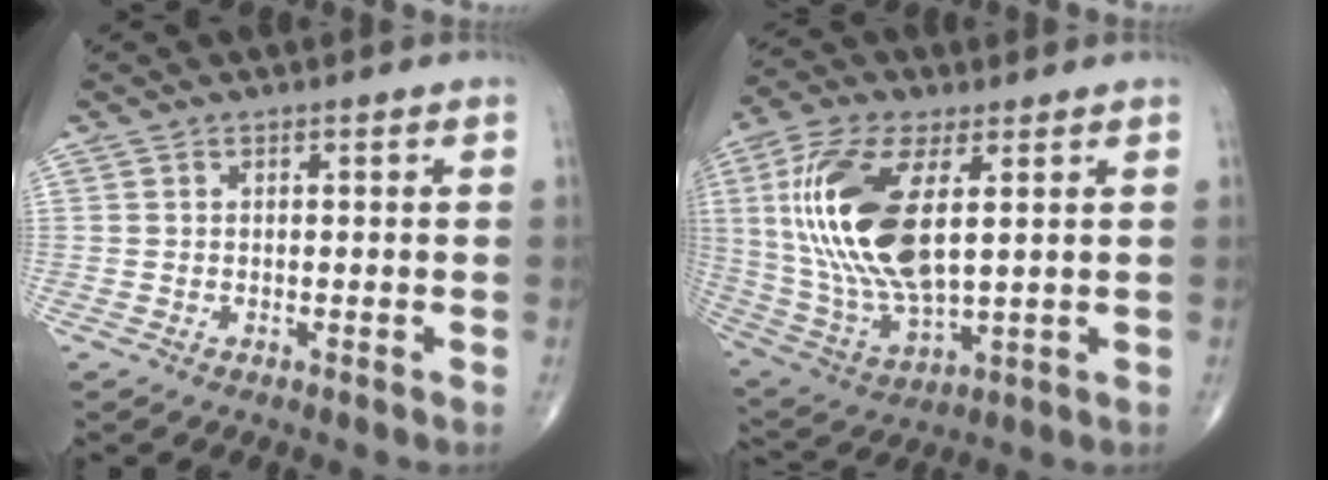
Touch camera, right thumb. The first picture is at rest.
{"total": 20.8, "force": [4.0, 9.2, 18.2], "torque": [-0.385, -0.018, 0.079]}